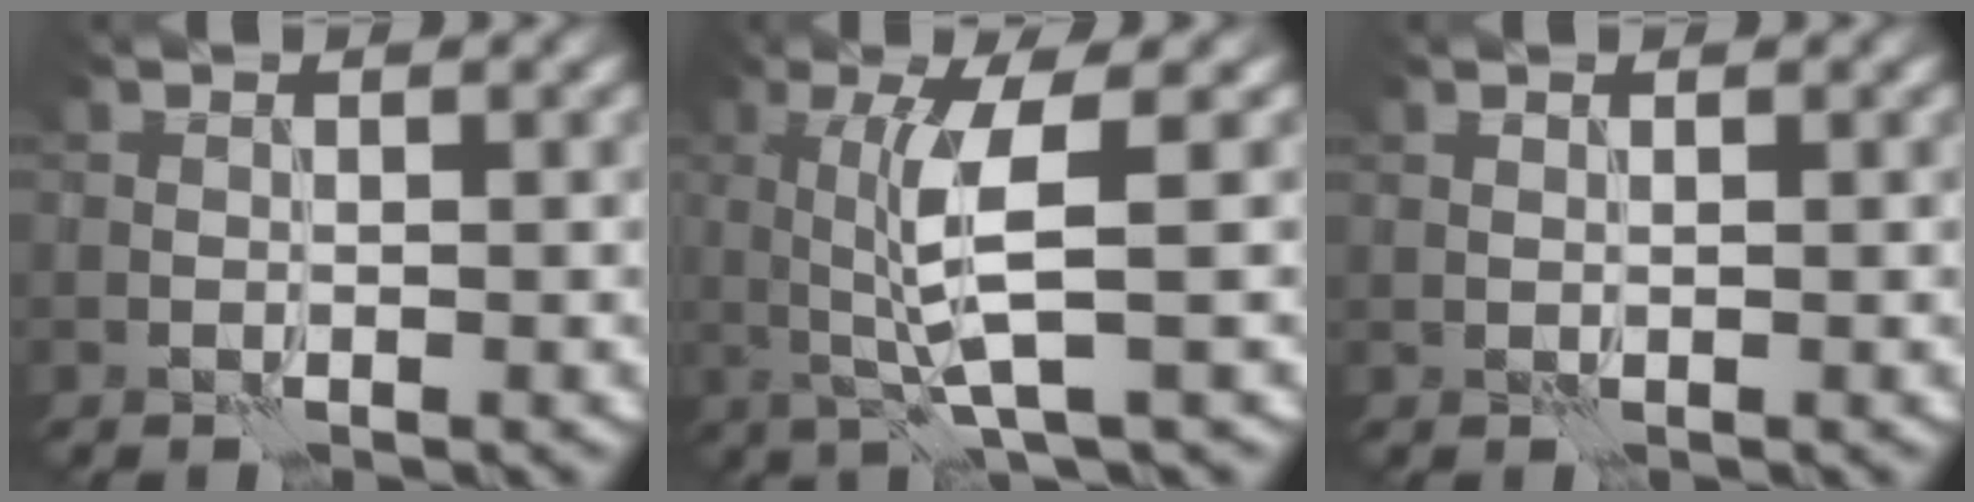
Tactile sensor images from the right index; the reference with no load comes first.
{"total": 5.2, "force": [0.5, 0.8, 5.1], "torque": [-0.101, -0.002, 0.011]}
{"total": 0.0}